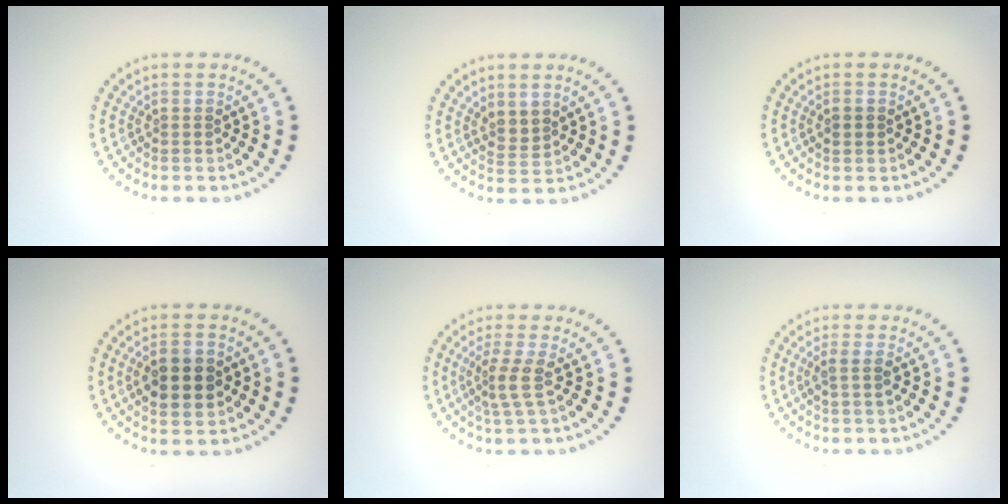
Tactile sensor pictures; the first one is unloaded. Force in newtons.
{"total": 1.7, "press": 1.5, "slide": 0.9}
{"total": 0.7, "press": 0.7, "slide": 0.1}
{"total": 4.4, "press": 4.4, "slide": 0.1}
{"total": 2.3, "press": 1.6, "slide": 1.7}
{"total": 1.4, "press": 1.1, "slide": 0.8}